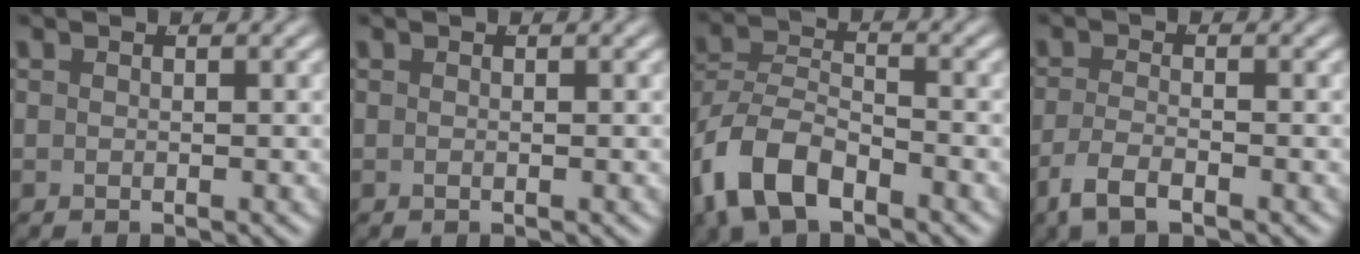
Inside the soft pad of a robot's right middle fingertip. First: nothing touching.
{"total": 0.0}
{"total": 6.6, "force": [-2.8, 4.7, 3.8], "torque": [-0.091, -0.003, -0.052]}
{"total": 2.7, "force": [-1.7, 1.0, 1.9], "torque": [-0.044, 0.000, -0.031]}